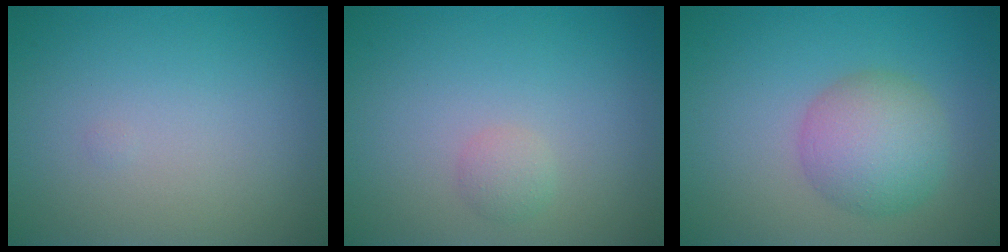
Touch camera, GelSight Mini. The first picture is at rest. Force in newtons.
{"total": 1.1, "press": 1.1, "slide": 0.1}
{"total": 5.0, "press": 5.0, "slide": 0.3}